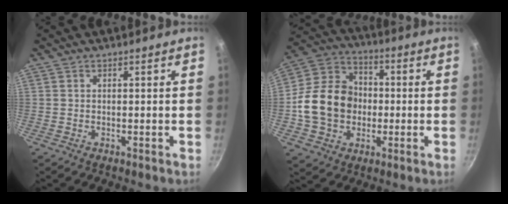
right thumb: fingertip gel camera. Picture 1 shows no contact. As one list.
[{"total": 16.7, "force": [-1.5, 13.6, 9.4], "torque": [-0.135, 0.032, -0.036]}]